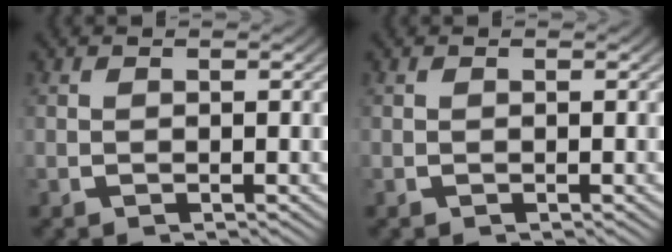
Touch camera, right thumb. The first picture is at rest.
{"total": 0.0}